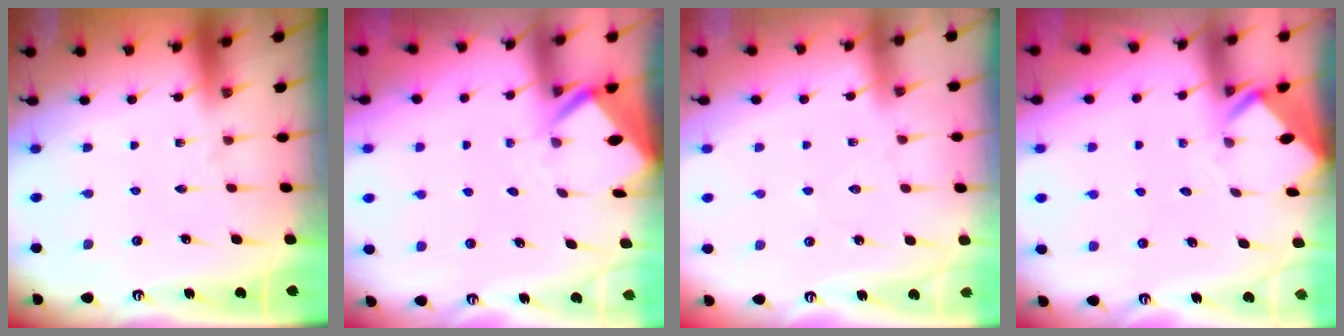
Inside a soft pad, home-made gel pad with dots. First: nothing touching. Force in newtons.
{"total": 3.1, "press": 3.1, "slide": 0.1}
{"total": 4.6, "press": 4.5, "slide": 0.6}
{"total": 3.5, "press": 3.5, "slide": 0.2}